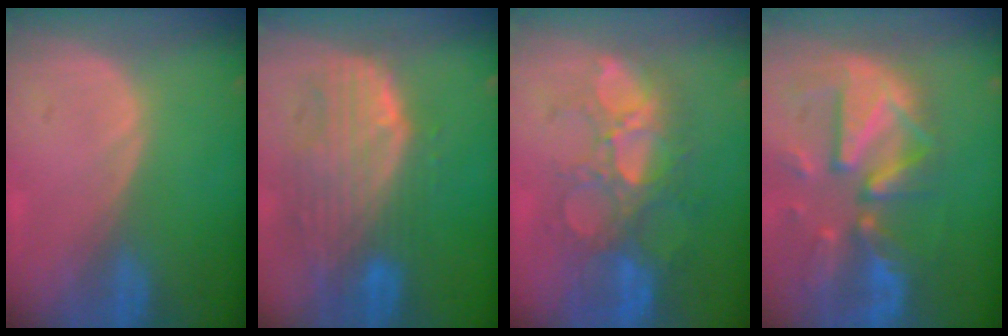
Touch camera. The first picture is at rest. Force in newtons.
{"total": 10.6, "press": 9.1, "slide": 5.4}
{"total": 11.0, "press": 9.5, "slide": 5.5}
{"total": 12.3, "press": 10.6, "slide": 6.1}